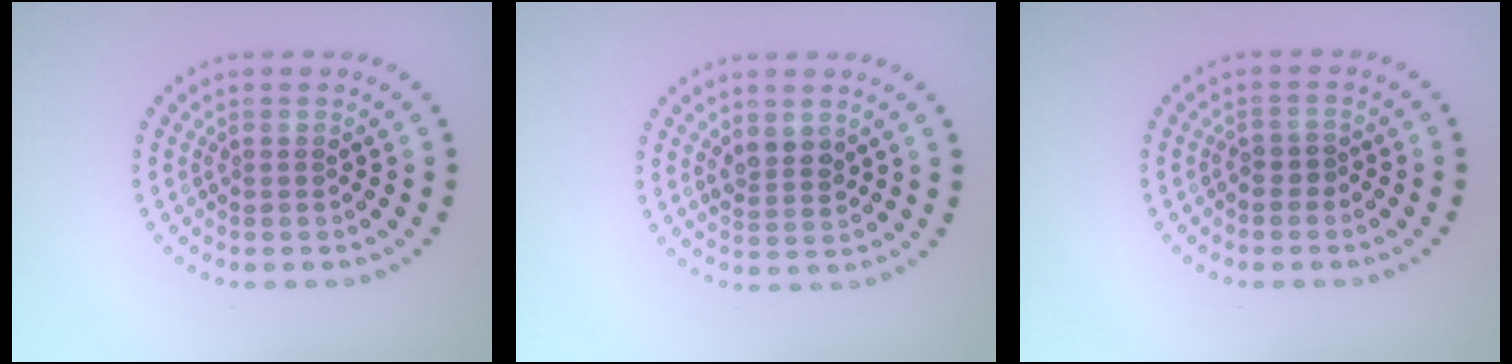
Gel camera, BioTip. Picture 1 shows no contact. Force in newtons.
{"total": 2.1, "press": 2.0, "slide": 0.8}
{"total": 0.9, "press": 0.6, "slide": 0.7}